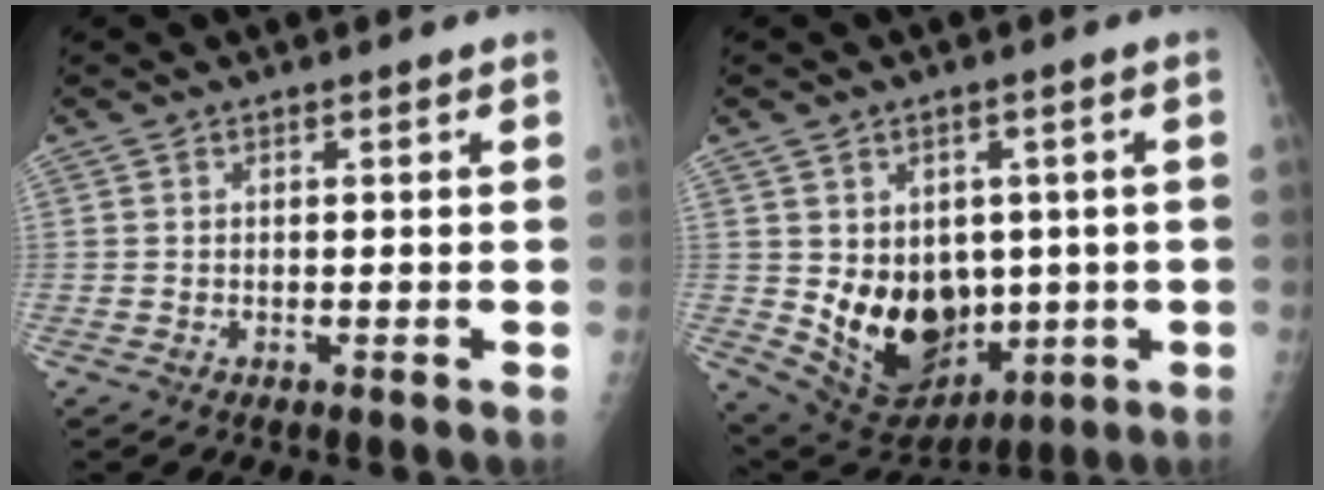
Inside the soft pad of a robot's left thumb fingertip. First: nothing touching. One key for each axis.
{"total": 15.0, "fx": -0.4, "fy": 11.3, "fz": 9.8, "tx": -0.108, "ty": -0.016, "tz": 0.031}